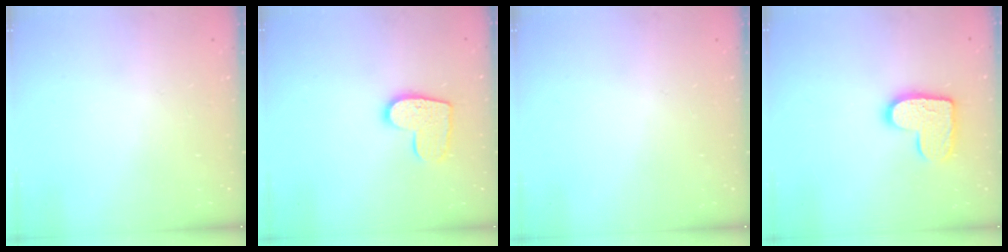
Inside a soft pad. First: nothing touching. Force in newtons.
{"total": 11.6, "press": 11.5, "slide": 0.5}
{"total": 0.0}
{"total": 12.8, "press": 12.8, "slide": 0.8}